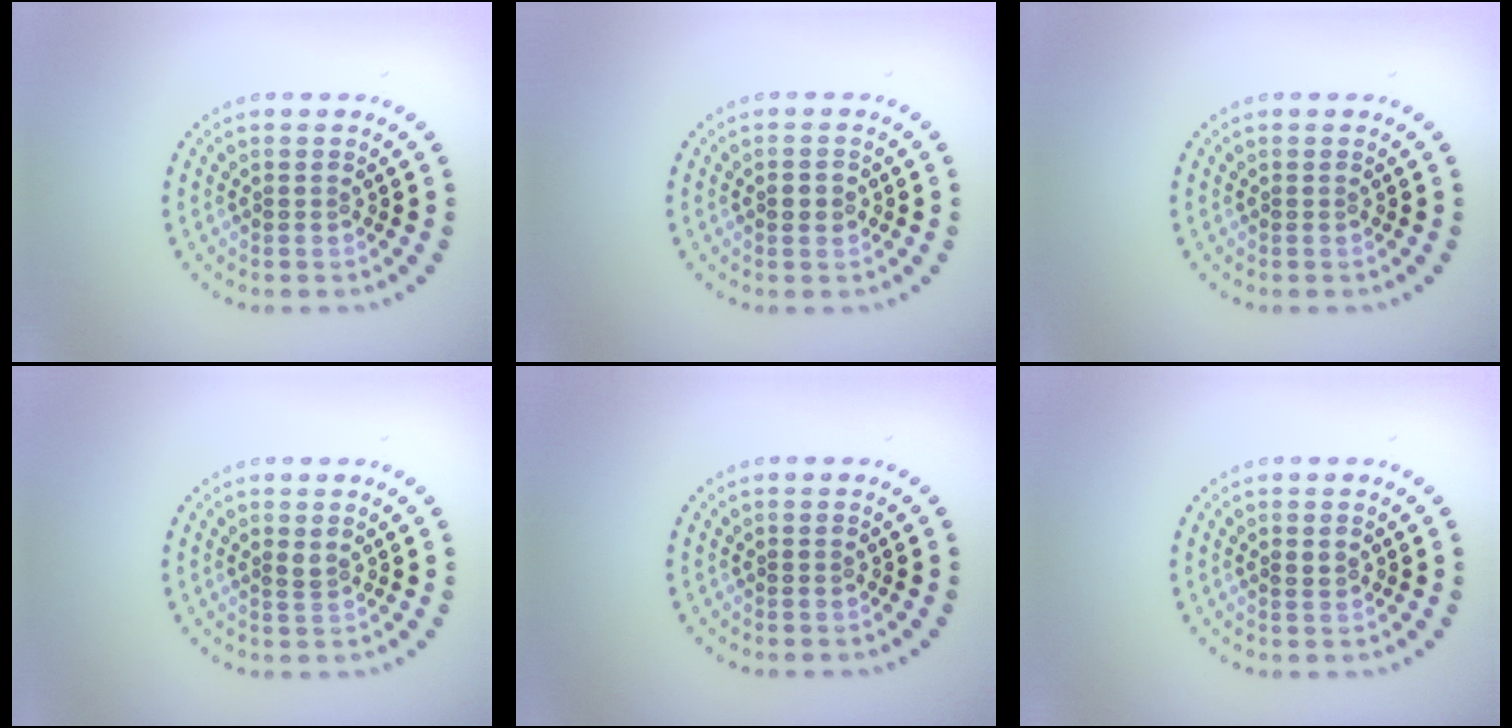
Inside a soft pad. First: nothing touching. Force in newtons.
{"total": 1.1, "press": 1.1, "slide": 0.1}
{"total": 0.0}
{"total": 0.9, "press": 0.6, "slide": 0.6}
{"total": 0.0}
{"total": 0.9, "press": 0.8, "slide": 0.2}